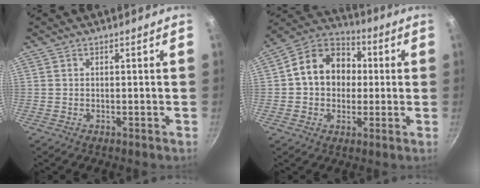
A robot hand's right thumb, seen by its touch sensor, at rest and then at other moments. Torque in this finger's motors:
{"motor_torque": [-0.18, 0.54, 0.32, -0.06, 0.11]}